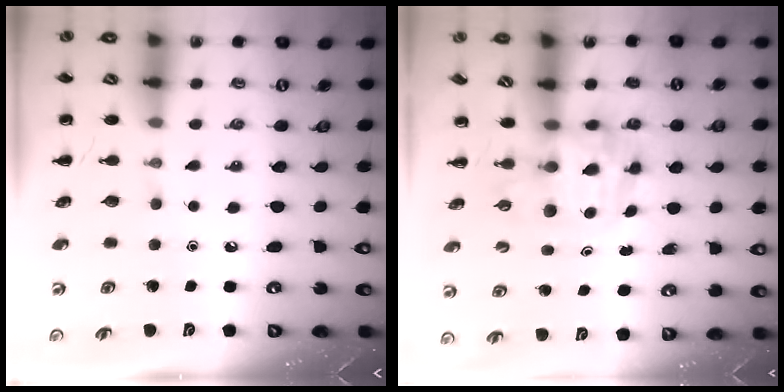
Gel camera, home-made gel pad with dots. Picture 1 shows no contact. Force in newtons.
{"total": 3.6, "press": 3.5, "slide": 0.6}